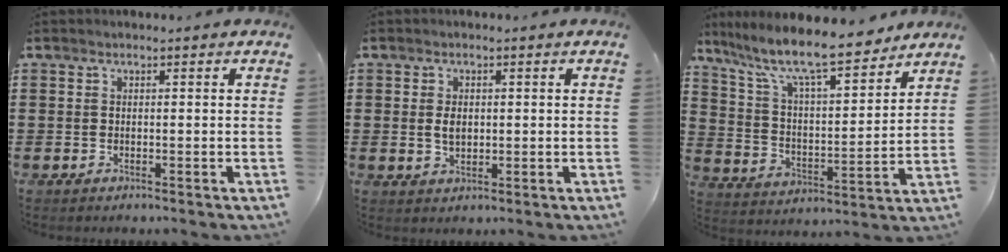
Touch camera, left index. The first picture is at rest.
{"total": 2.6, "force": [0.2, 1.6, 2.0], "torque": [-0.035, 0.003, 0.001]}
{"total": 10.5, "force": [8.8, 1.4, 5.5], "torque": [-0.141, -0.049, 0.148]}